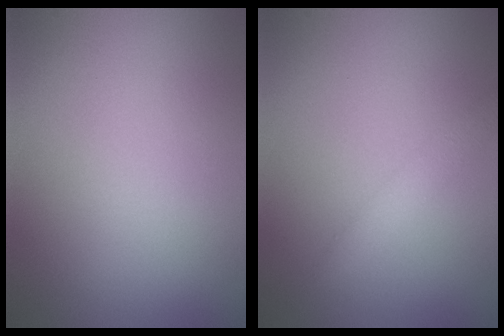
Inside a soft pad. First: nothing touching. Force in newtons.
{"total": 1.8, "press": 1.8, "slide": 0.0}